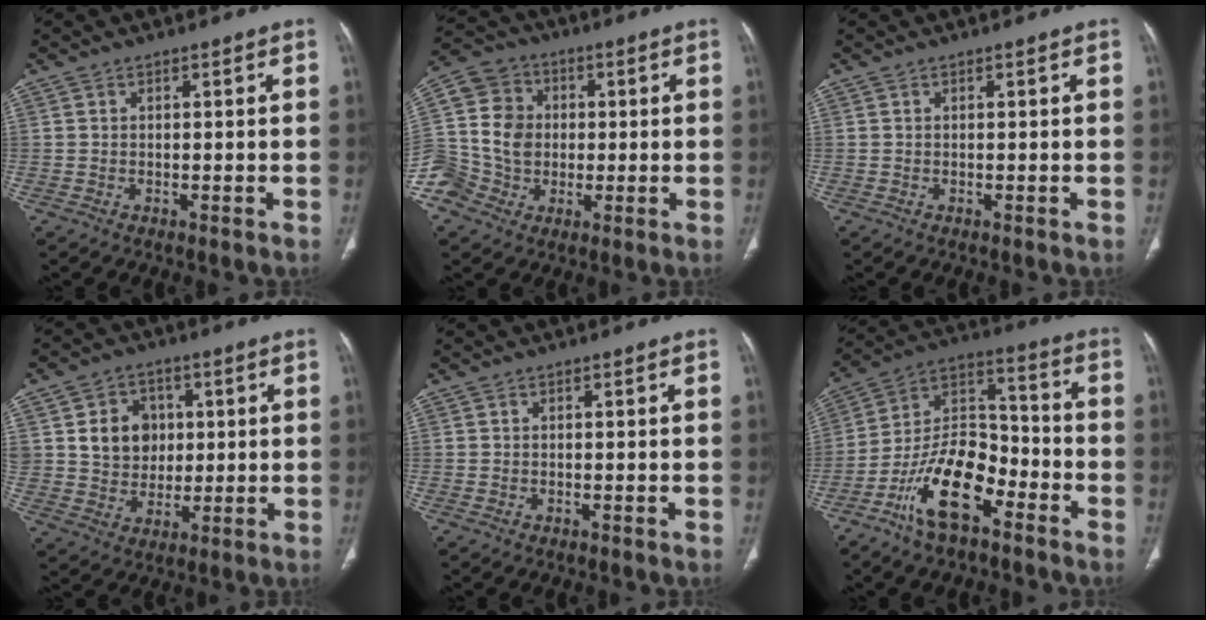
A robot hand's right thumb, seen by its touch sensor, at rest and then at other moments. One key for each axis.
{"total": 15.6, "fx": -1.3, "fy": 14.1, "fz": 6.5, "tx": -0.125, "ty": 0.030, "tz": -0.018}
{"total": 0.0}
{"total": 10.2, "fx": 2.1, "fy": 8.7, "fz": 4.8, "tx": -0.035, "ty": -0.006, "tz": 0.045}
{"total": 0.0}
{"total": 16.0, "fx": -8.8, "fy": 7.5, "fz": 11.1, "tx": -0.186, "ty": 0.069, "tz": -0.169}